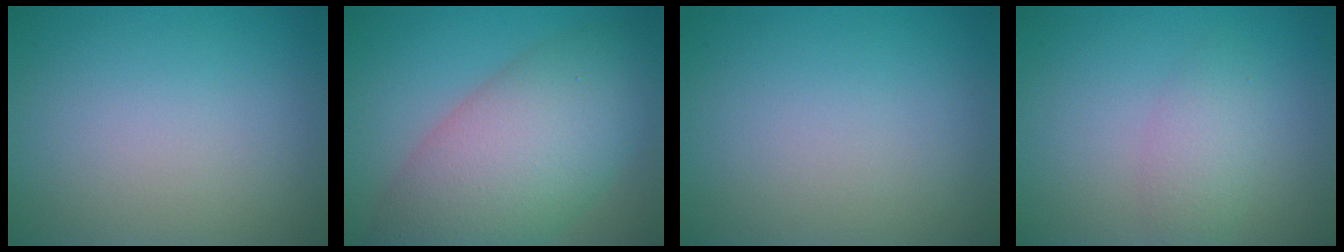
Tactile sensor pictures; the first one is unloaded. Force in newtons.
{"total": 10.3, "press": 10.3, "slide": 0.4}
{"total": 0.0}
{"total": 2.4, "press": 2.4, "slide": 0.1}